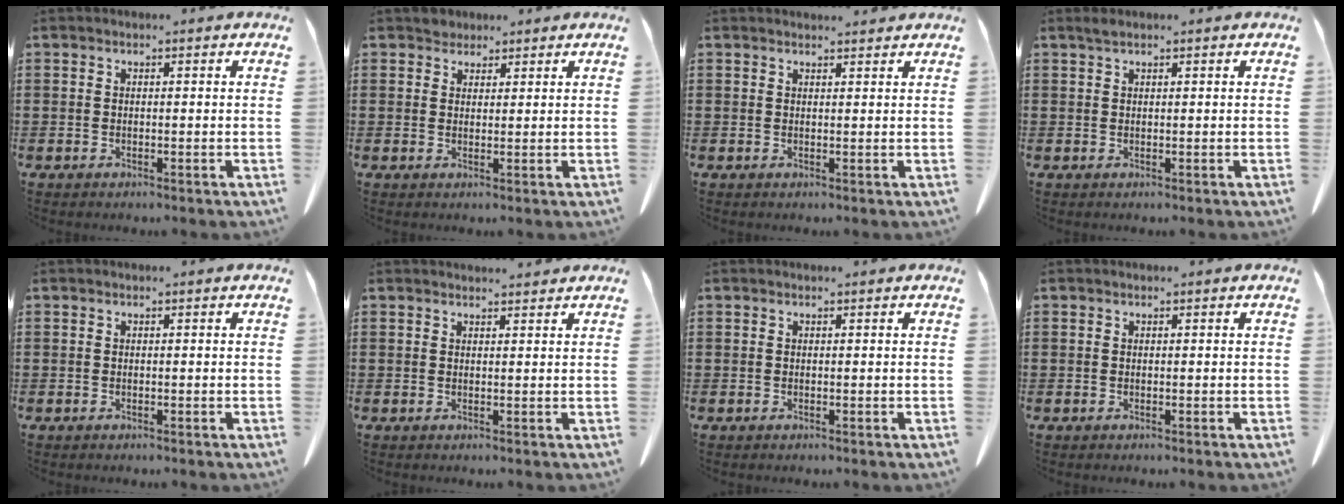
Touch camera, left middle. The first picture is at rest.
{"total": 2.0, "force": [1.9, 0.9, 0.0], "torque": [0.003, -0.001, 0.037]}
{"total": 1.2, "force": [1.2, 0.1, 0.2], "torque": [-0.007, 0.000, 0.023]}
{"total": 1.0, "force": [0.7, 0.0, 0.7], "torque": [-0.016, -0.002, 0.014]}
{"total": 0.0}
{"total": 1.5, "force": [1.5, 0.2, 0.2], "torque": [-0.008, 0.001, 0.028]}
{"total": 0.0}
{"total": 0.0}